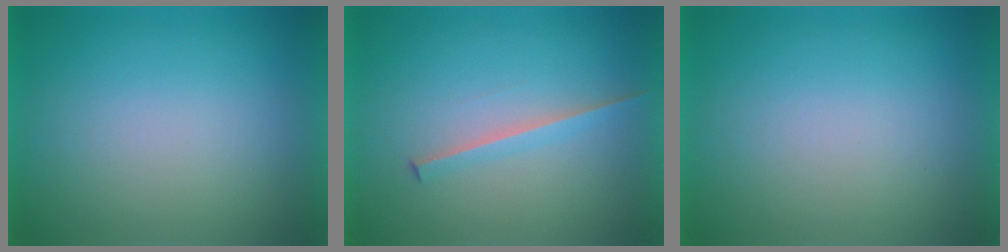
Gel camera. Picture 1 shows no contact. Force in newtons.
{"total": 1.8}
{"total": 0.0}